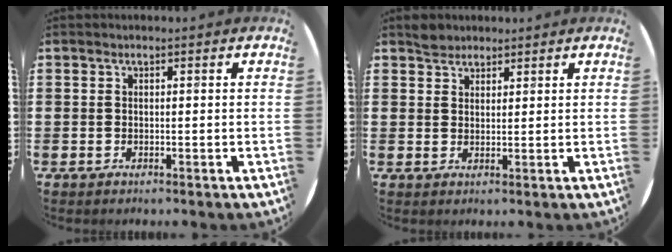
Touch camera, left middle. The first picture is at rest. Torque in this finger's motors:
{"motor_torque": [0.21, -0.20, -0.03, 0.00]}